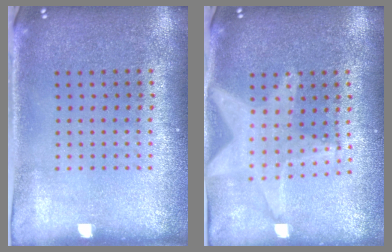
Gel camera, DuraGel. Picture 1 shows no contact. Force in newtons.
{"total": 2.0, "press": 1.7, "slide": 1.1}